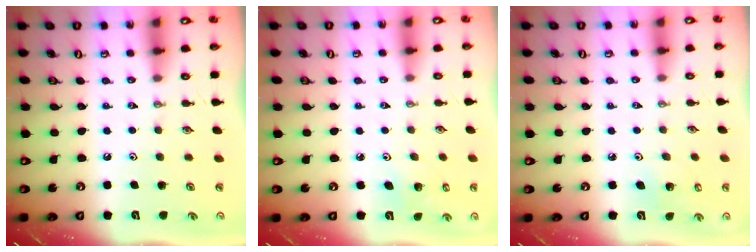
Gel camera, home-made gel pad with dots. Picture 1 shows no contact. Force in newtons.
{"total": 4.0, "press": 4.0, "slide": 0.4}
{"total": 4.5, "press": 4.4, "slide": 0.6}